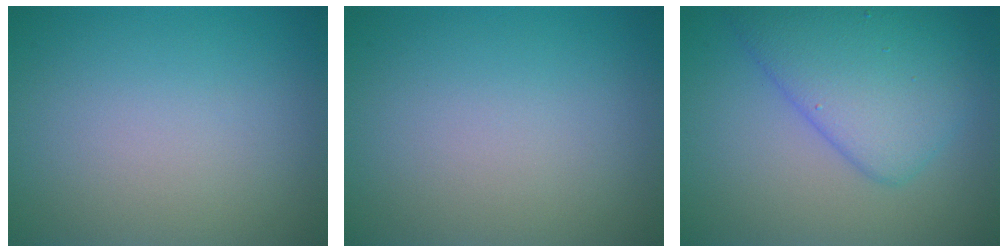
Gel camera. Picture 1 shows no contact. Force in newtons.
{"total": 0.0}
{"total": 6.1, "press": 6.1, "slide": 0.1}